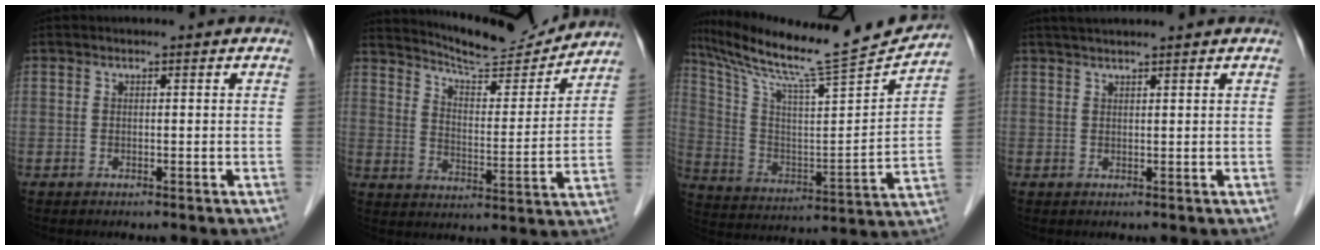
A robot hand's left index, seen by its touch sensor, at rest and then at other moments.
{"total": 14.5, "force": [14.0, 1.3, 3.7], "torque": [-0.065, -0.012, 0.206]}
{"total": 21.2, "force": [19.6, -0.6, 8.0], "torque": [-0.155, -0.045, 0.308]}
{"total": 4.9, "force": [4.3, -0.2, 2.4], "torque": [-0.035, 0.029, 0.067]}